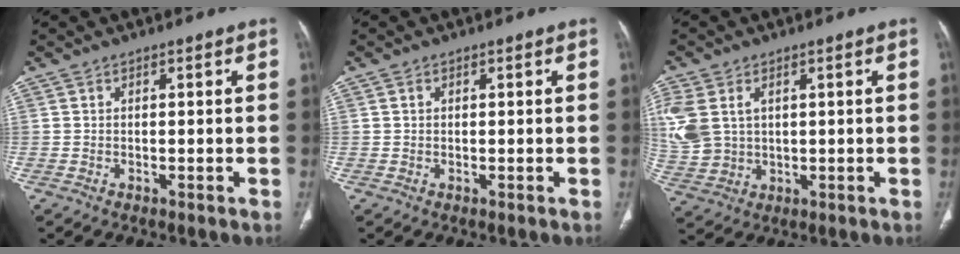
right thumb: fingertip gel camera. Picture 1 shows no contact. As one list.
[{"total": 0.6, "force": [0.2, 0.5, 0.3], "torque": [-0.005, 0.000, 0.004]}, {"total": 13.1, "force": [3.2, 9.6, 8.3], "torque": [-0.220, 0.002, 0.077]}]